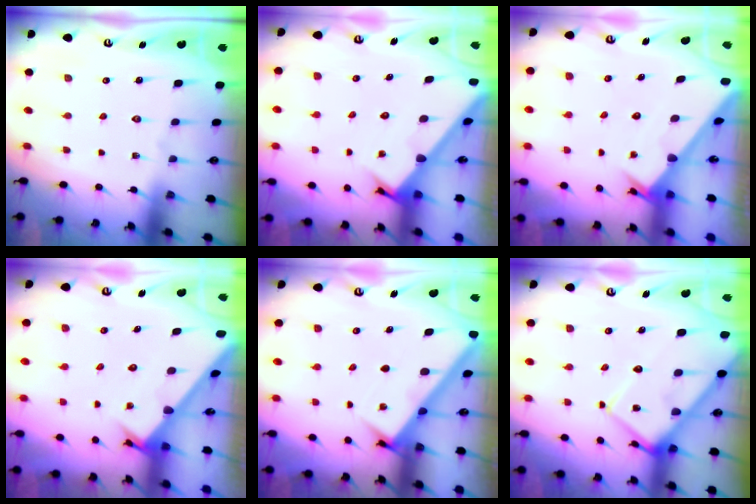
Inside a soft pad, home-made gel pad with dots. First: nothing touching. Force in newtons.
{"total": 2.6, "press": 2.6, "slide": 0.2}
{"total": 2.4, "press": 2.4, "slide": 0.2}
{"total": 2.6, "press": 2.6, "slide": 0.3}
{"total": 3.0, "press": 3.0, "slide": 0.2}
{"total": 10.6, "press": 10.6, "slide": 1.1}